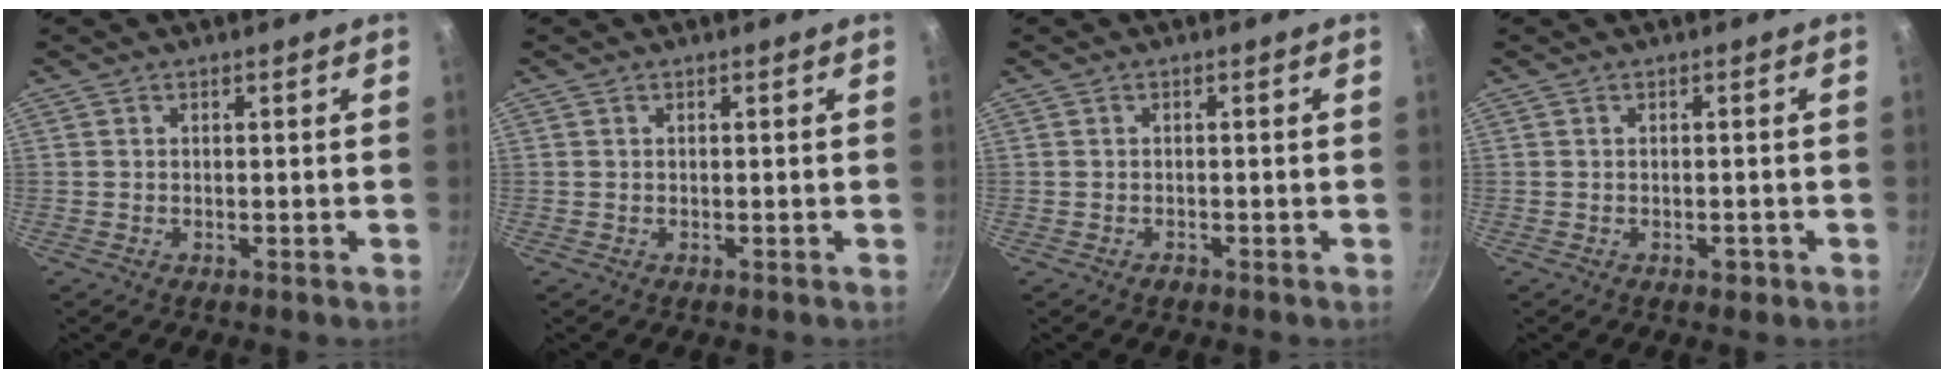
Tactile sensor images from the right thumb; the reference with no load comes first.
{"total": 0.0}
{"total": 0.7, "force": [-0.6, 0.4, 0.2], "torque": [-0.005, 0.007, -0.007]}
{"total": 1.3, "force": [-0.7, 0.7, 0.9], "torque": [-0.012, 0.004, -0.007]}